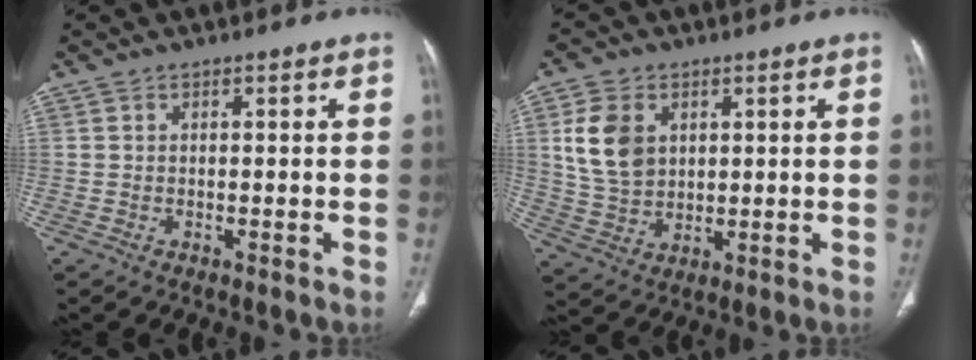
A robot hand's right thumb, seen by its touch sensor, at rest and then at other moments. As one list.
[{"total": 9.6, "force": [2.9, 6.9, 6.0], "torque": [-0.102, -0.010, 0.065]}]